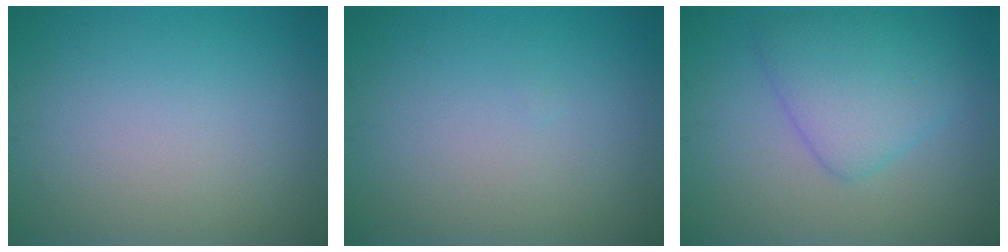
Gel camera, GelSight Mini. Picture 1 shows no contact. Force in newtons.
{"total": 0.0}
{"total": 4.5, "press": 4.5, "slide": 0.2}